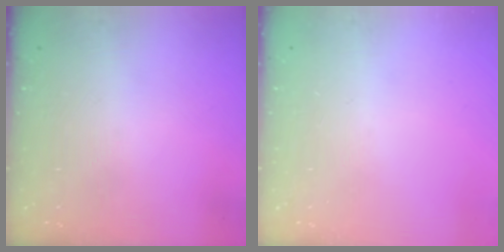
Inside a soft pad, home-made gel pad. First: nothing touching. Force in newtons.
{"total": 0.0}